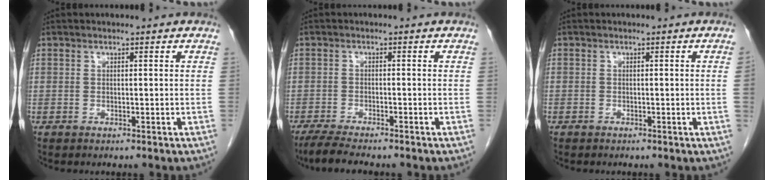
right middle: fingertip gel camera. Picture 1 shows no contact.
{"total": 6.1, "force": [-5.1, 0.8, 3.2], "torque": [-0.056, -0.016, -0.084]}
{"total": 0.7, "force": [-0.2, -0.3, 0.7], "torque": [-0.008, 0.000, -0.005]}